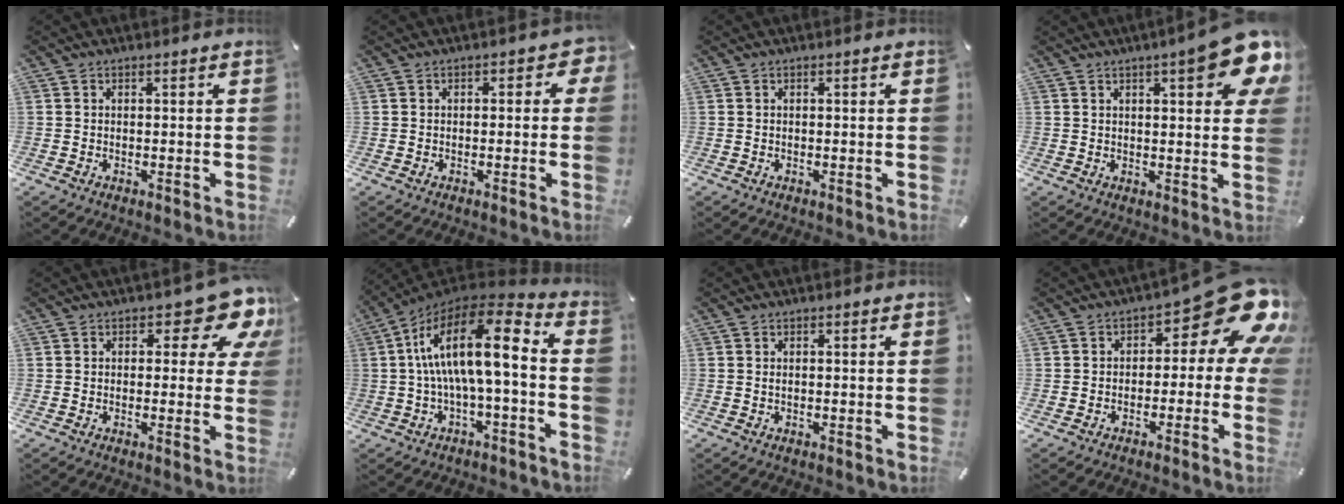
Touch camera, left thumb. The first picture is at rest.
{"total": 2.9, "force": [-0.1, 1.9, 2.2], "torque": [-0.028, 0.003, -0.007]}
{"total": 0.0}
{"total": 13.1, "force": [6.4, 3.3, 10.9], "torque": [-0.146, -0.031, 0.101]}
{"total": 10.2, "force": [5.2, 4.7, 7.4], "torque": [-0.088, -0.028, 0.084]}
{"total": 18.0, "force": [1.3, 6.0, 16.9], "torque": [-0.307, -0.013, 0.016]}
{"total": 0.6, "force": [0.1, 0.1, 0.5], "torque": [-0.011, 0.000, 0.002]}
{"total": 14.6, "force": [5.9, 6.8, 11.5], "torque": [-0.136, -0.046, 0.095]}